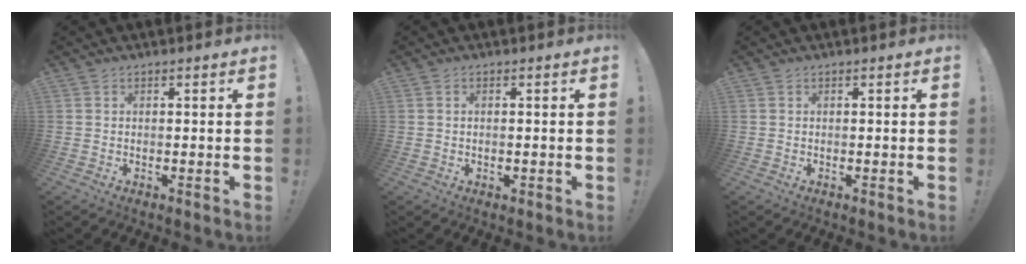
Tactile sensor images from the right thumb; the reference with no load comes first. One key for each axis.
{"total": 0.9, "fx": -0.1, "fy": 0.4, "fz": 0.7, "tx": -0.017, "ty": 0.004, "tz": -0.002}
{"total": 0.0}